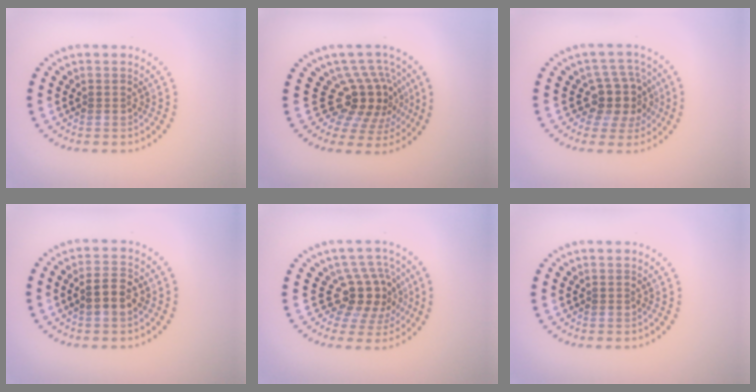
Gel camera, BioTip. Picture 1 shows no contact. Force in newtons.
{"total": 4.9, "press": 3.5, "slide": 3.4}
{"total": 3.9, "press": 3.2, "slide": 2.4}
{"total": 2.9, "press": 2.9, "slide": 0.4}
{"total": 4.2, "press": 3.4, "slide": 2.4}
{"total": 0.0}